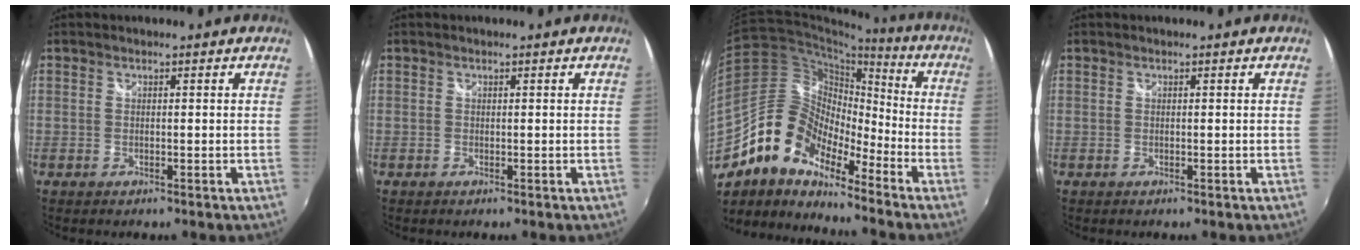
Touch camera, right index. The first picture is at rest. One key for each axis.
{"total": 0.0}
{"total": 15.3, "fx": -10.5, "fy": 7.5, "fz": 8.2, "tx": -0.147, "ty": 0.008, "tz": -0.218}
{"total": 0.0}